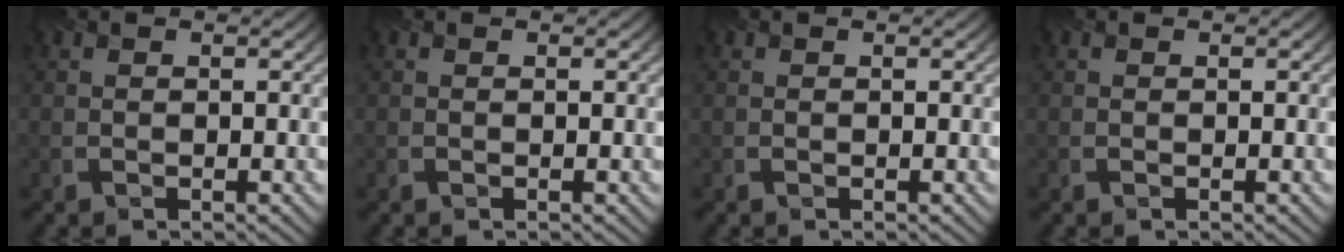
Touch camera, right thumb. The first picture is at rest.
{"total": 0.0}
{"total": 0.0}
{"total": 0.0}